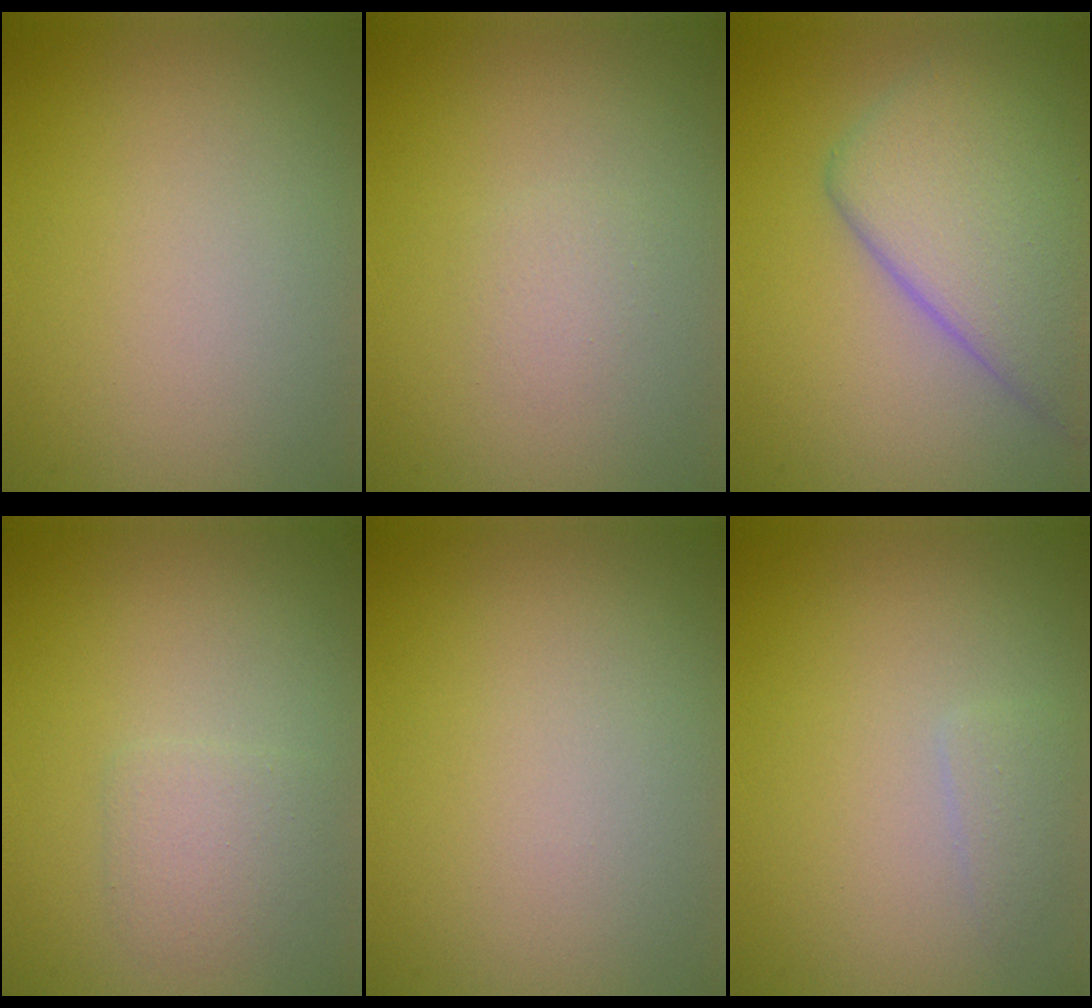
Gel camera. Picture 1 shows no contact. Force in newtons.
{"total": 0.8, "press": 0.8, "slide": 0.0}
{"total": 7.6, "press": 7.6, "slide": 0.6}
{"total": 1.9, "press": 1.9, "slide": 0.1}
{"total": 0.0}
{"total": 1.0, "press": 1.0, "slide": 0.1}